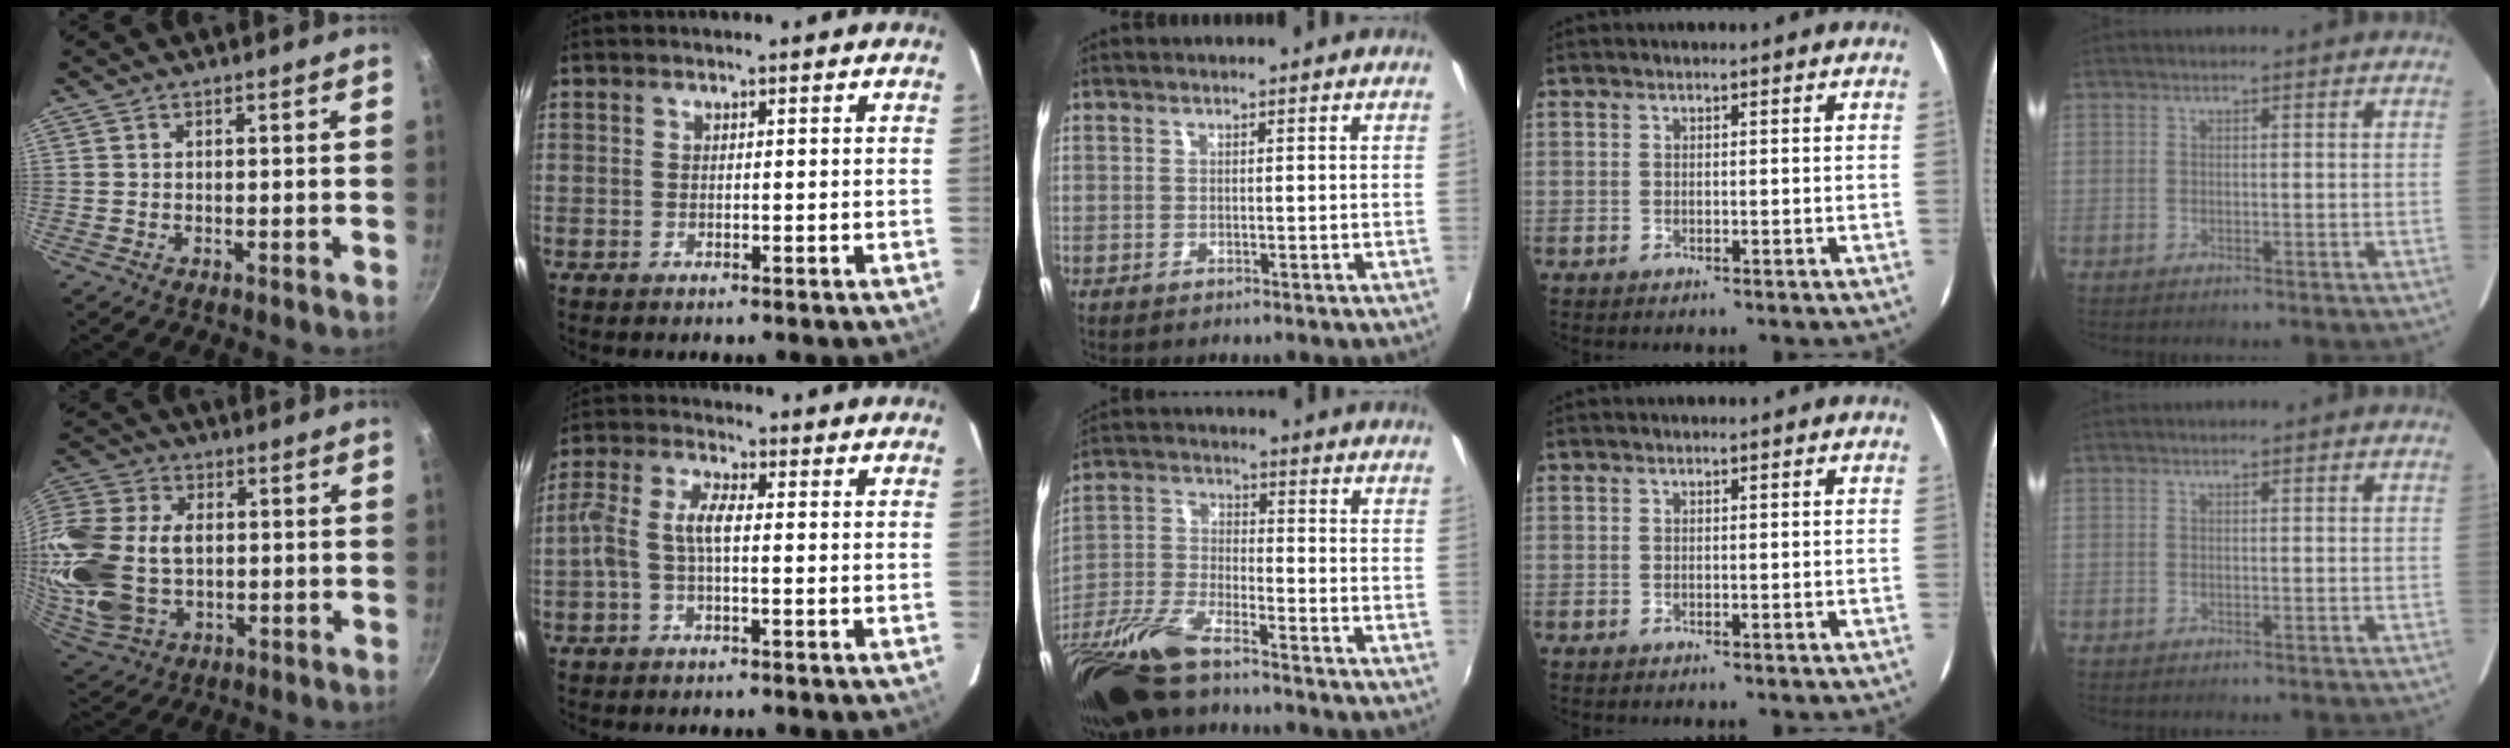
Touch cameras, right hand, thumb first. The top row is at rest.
{"thumb": {"total": 23.3, "force": [0.3, 16.7, 16.2], "torque": [-0.360, 0.020, 0.013]}, "index": {"total": 5.5, "force": [-0.6, 1.8, 5.2], "torque": [-0.116, 0.016, -0.013]}, "middle": {"total": 15.5, "force": [-11.8, 3.6, 9.4], "torque": [-0.204, -0.036, -0.232]}}